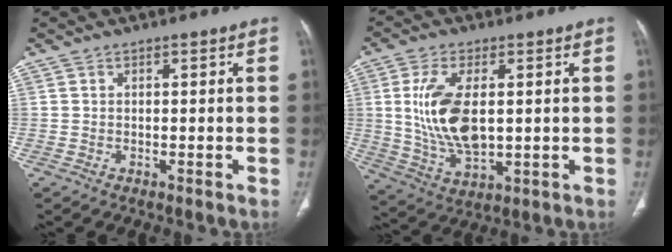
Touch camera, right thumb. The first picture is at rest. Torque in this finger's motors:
{"motor_torque": [-0.13, 0.75, 0.96, 0.62, 0.17]}